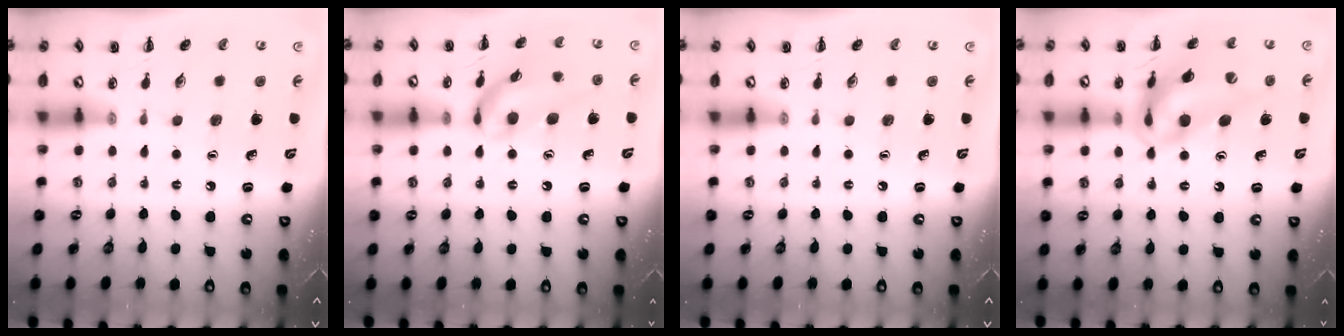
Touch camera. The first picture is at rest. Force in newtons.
{"total": 13.9, "press": 13.6, "slide": 2.4}
{"total": 0.0}
{"total": 15.1, "press": 14.4, "slide": 4.5}